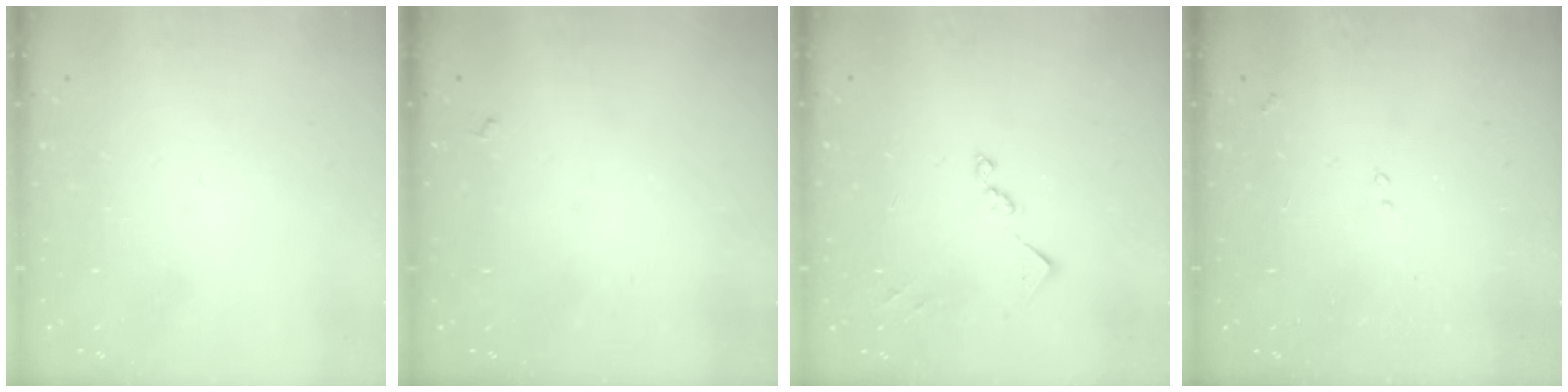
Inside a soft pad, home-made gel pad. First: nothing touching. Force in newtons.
{"total": 3.6, "press": 3.5, "slide": 0.4}
{"total": 9.6, "press": 9.6, "slide": 0.4}
{"total": 7.3, "press": 7.3, "slide": 0.8}